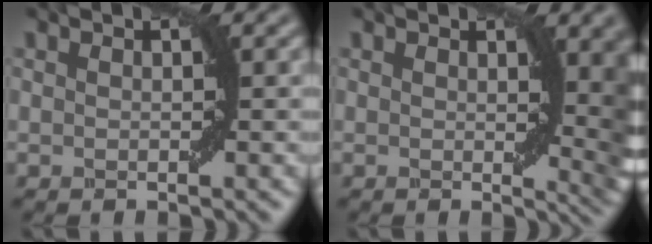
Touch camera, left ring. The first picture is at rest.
{"total": 6.7, "force": [1.1, 2.5, 6.2], "torque": [-0.051, -0.005, 0.022]}